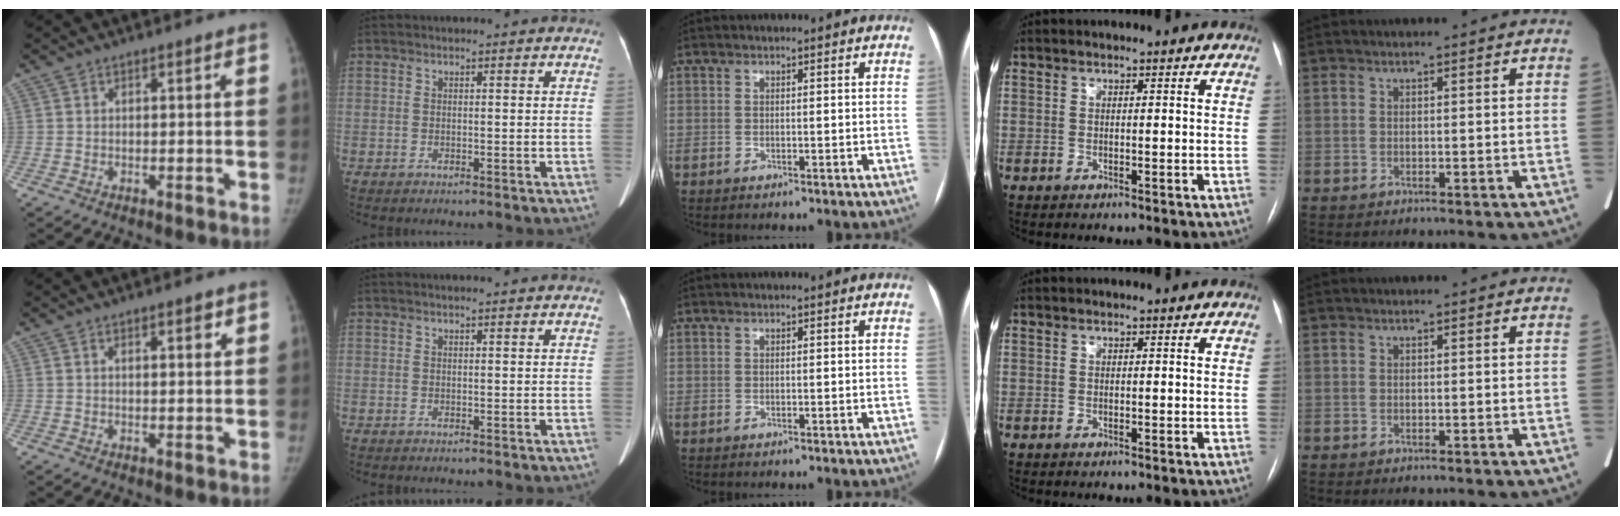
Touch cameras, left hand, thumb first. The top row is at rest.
{"thumb": {"total": 2.4, "force": [1.4, 0.7, 1.8], "torque": [-0.019, -0.006, 0.020]}, "index": {"total": 2.1, "force": [1.9, 0.0, 0.9], "torque": [-0.012, 0.013, 0.023]}}